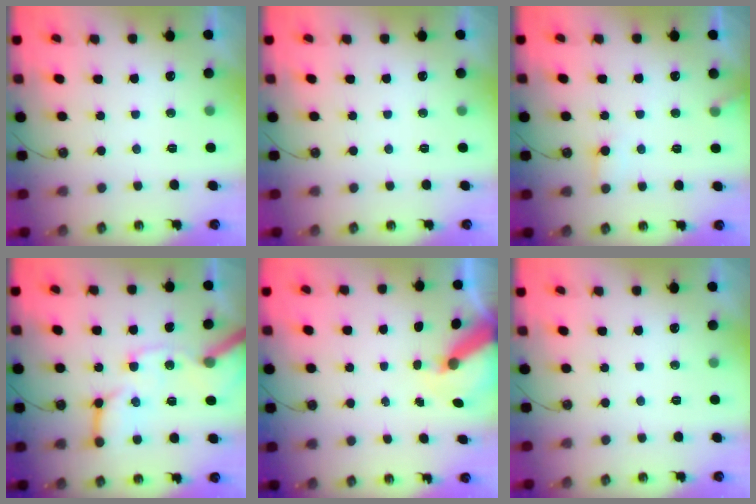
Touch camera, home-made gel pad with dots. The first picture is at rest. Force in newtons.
{"total": 0.0}
{"total": 6.4, "press": 6.4, "slide": 0.6}
{"total": 15.3, "press": 15.2, "slide": 1.5}
{"total": 7.8, "press": 7.8, "slide": 0.6}
{"total": 0.0}